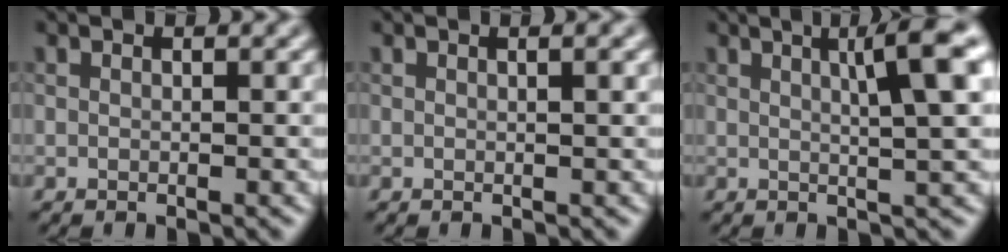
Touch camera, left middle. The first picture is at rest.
{"total": 1.4, "force": [0.5, 0.4, 1.3], "torque": [-0.013, 0.005, 0.003]}
{"total": 6.2, "force": [1.9, 0.9, 5.8], "torque": [-0.068, 0.013, 0.027]}